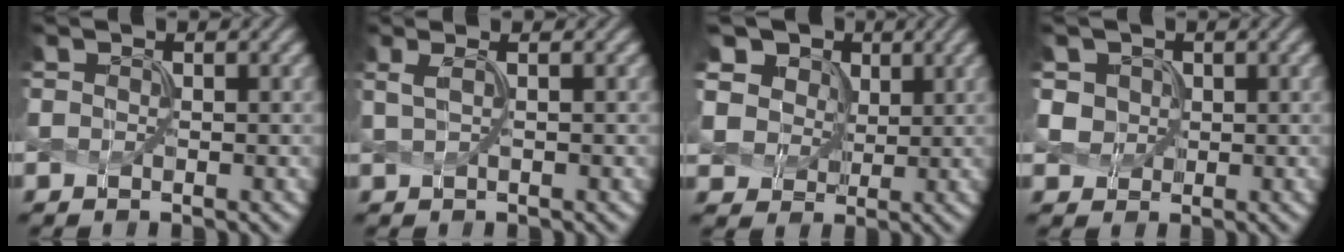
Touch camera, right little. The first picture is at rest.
{"total": 2.5, "force": [1.1, 1.2, 1.9], "torque": [-0.028, 0.013, 0.001]}
{"total": 7.4, "force": [4.0, 5.8, 2.3], "torque": [-0.080, 0.010, 0.073]}
{"total": 1.1, "force": [0.2, 1.1, -0.4], "torque": [-0.003, 0.001, 0.017]}